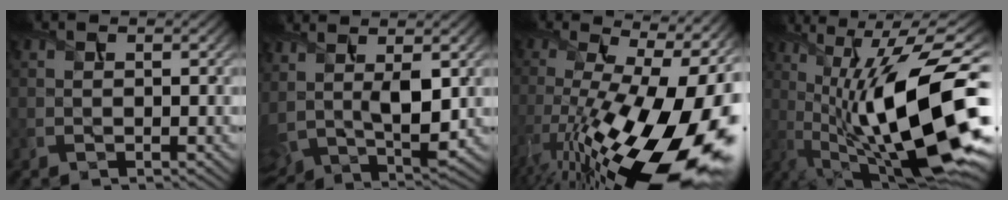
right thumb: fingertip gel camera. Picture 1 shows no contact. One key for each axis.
{"total": 9.4, "fx": 2.6, "fy": 4.4, "fz": 8.0, "tx": -0.197, "ty": -0.013, "tz": 0.060}
{"total": 21.4, "fx": -7.1, "fy": 7.8, "fz": 18.6, "tx": -0.316, "ty": -0.022, "tz": -0.117}
{"total": 20.5, "fx": -1.2, "fy": 6.7, "fz": 19.3, "tx": -0.306, "ty": 0.015, "tz": -0.017}